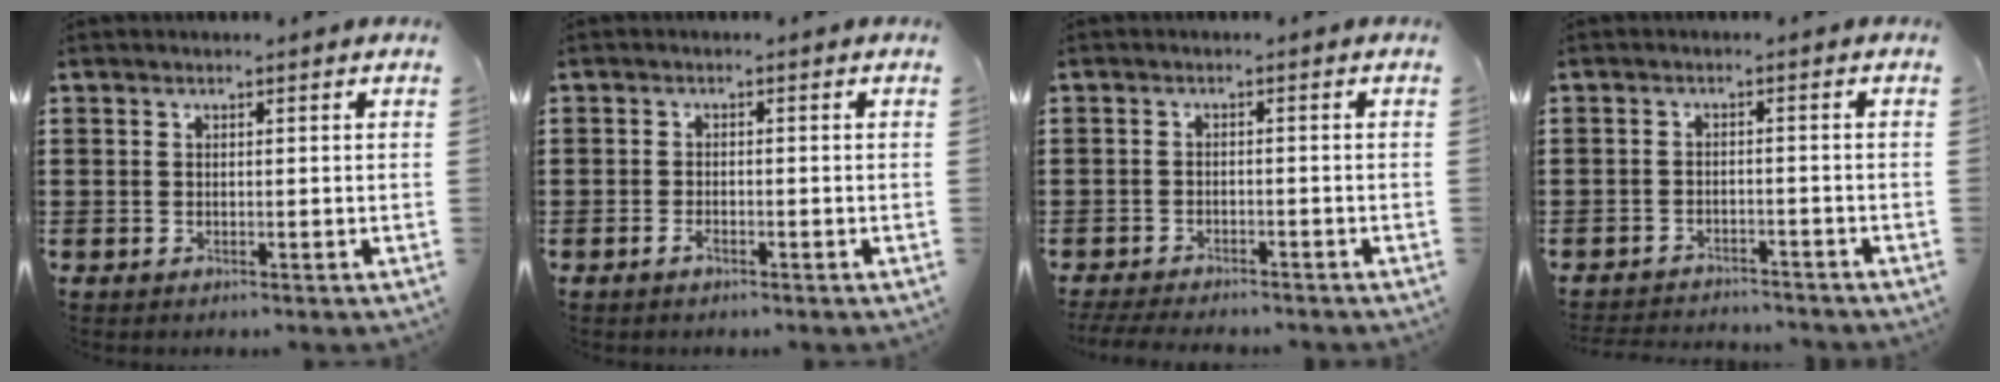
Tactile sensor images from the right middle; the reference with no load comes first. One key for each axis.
{"total": 1.5, "fx": -1.0, "fy": 0.5, "fz": 1.1, "tx": -0.030, "ty": -0.004, "tz": -0.021}
{"total": 2.4, "fx": -2.4, "fy": 0.3, "fz": 0.3, "tx": -0.016, "ty": -0.002, "tz": -0.052}
{"total": 2.5, "fx": -2.5, "fy": 0.2, "fz": -0.1, "tx": -0.004, "ty": 0.000, "tz": -0.054}